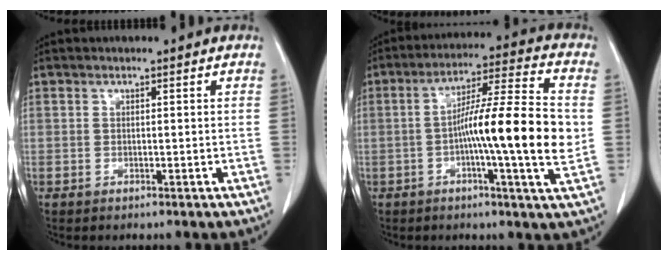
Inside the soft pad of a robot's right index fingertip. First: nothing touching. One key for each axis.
{"total": 15.4, "fx": -1.4, "fy": -0.1, "fz": 15.3, "tx": -0.245, "ty": 0.004, "tz": -0.033}